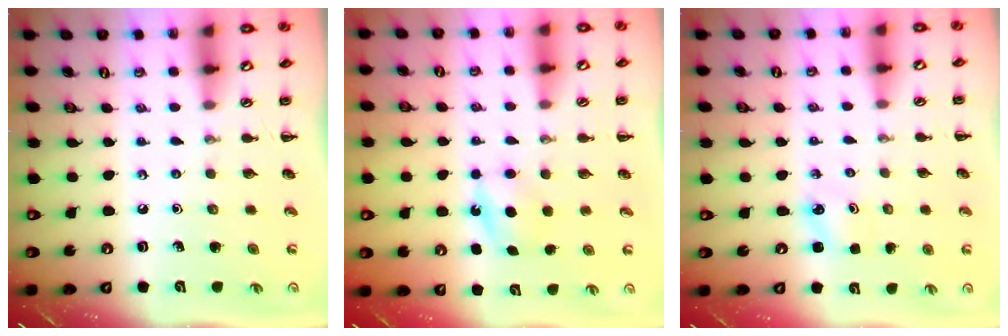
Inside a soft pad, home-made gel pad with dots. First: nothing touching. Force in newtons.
{"total": 5.0, "press": 4.9, "slide": 1.1}
{"total": 1.8, "press": 1.7, "slide": 0.5}